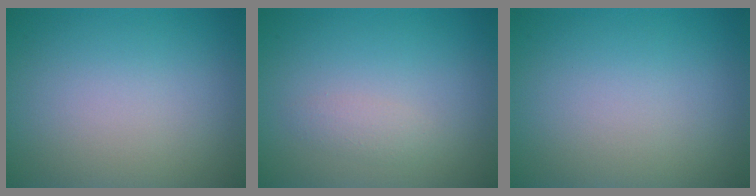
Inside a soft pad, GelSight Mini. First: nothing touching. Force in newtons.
{"total": 1.1, "press": 1.1, "slide": 0.1}
{"total": 0.0}